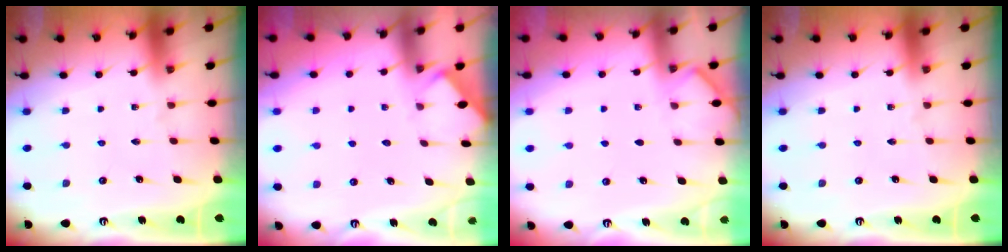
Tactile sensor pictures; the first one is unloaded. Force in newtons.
{"total": 1.7, "press": 1.7, "slide": 0.3}
{"total": 3.5, "press": 3.4, "slide": 0.5}
{"total": 0.0}